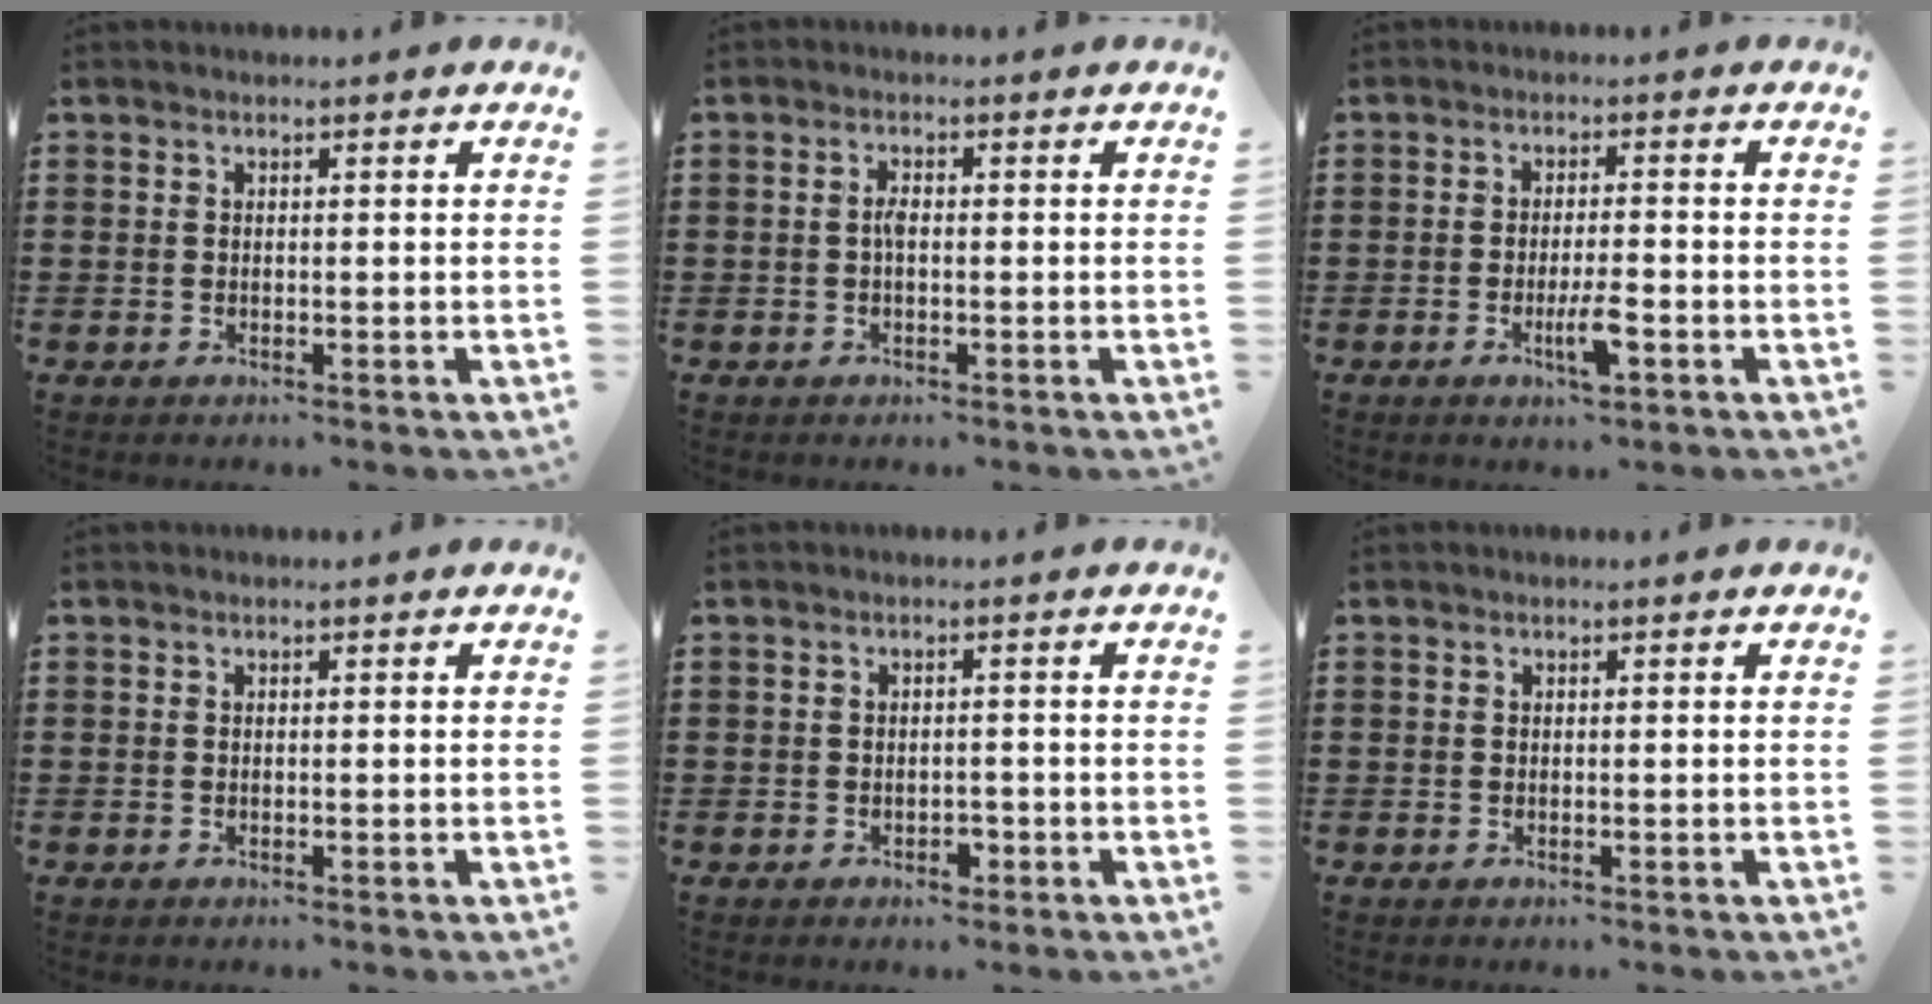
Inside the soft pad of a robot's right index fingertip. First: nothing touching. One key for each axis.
{"total": 1.7, "fx": -0.2, "fy": 0.6, "fz": 1.6, "tx": -0.031, "ty": 0.001, "tz": -0.005}
{"total": 4.7, "fx": -2.0, "fy": 0.9, "fz": 4.2, "tx": -0.081, "ty": -0.007, "tz": -0.037}
{"total": 0.0}
{"total": 1.6, "fx": -0.8, "fy": 0.9, "fz": 0.9, "tx": -0.020, "ty": -0.001, "tz": -0.017}
{"total": 0.0}